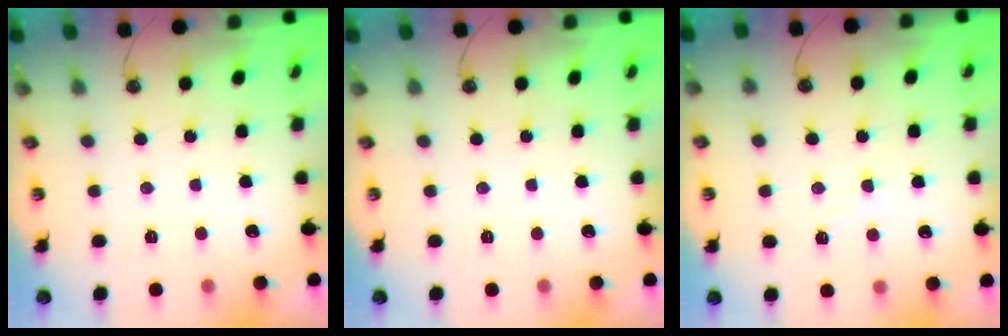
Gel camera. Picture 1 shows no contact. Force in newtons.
{"total": 0.0}
{"total": 0.7, "press": 0.5, "slide": 0.5}